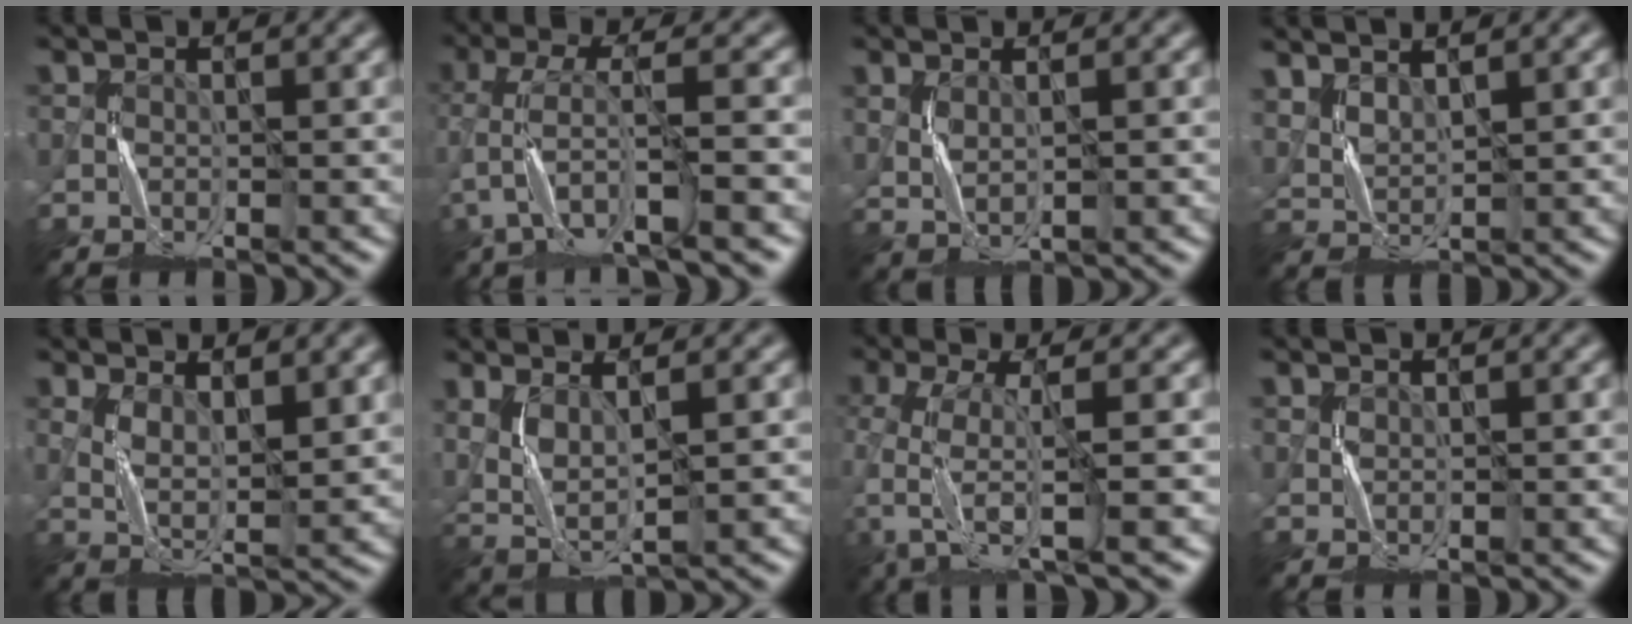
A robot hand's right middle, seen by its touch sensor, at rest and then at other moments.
{"total": 5.3, "force": [-2.6, 0.9, 4.5], "torque": [-0.102, -0.001, -0.053]}
{"total": 1.7, "force": [0.6, 0.9, 1.3], "torque": [-0.038, -0.004, 0.020]}
{"total": 3.0, "force": [2.3, 1.1, 1.5], "torque": [-0.036, 0.002, 0.048]}
{"total": 3.4, "force": [1.3, 1.4, 2.9], "torque": [-0.063, -0.006, 0.030]}
{"total": 3.8, "force": [1.2, 1.4, 3.3], "torque": [-0.081, -0.007, 0.037]}
{"total": 6.1, "force": [-3.0, 1.6, 5.0], "torque": [-0.125, -0.011, -0.063]}
{"total": 0.6, "force": [0.3, 0.4, 0.0], "torque": [-0.003, 0.000, 0.010]}